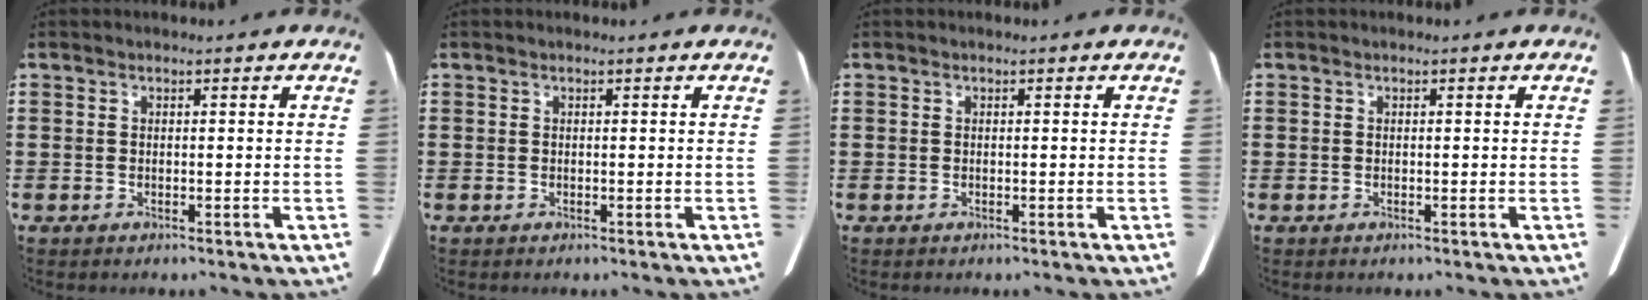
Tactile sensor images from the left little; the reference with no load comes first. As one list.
[{"total": 0.0}, {"total": 0.0}, {"total": 0.0}]